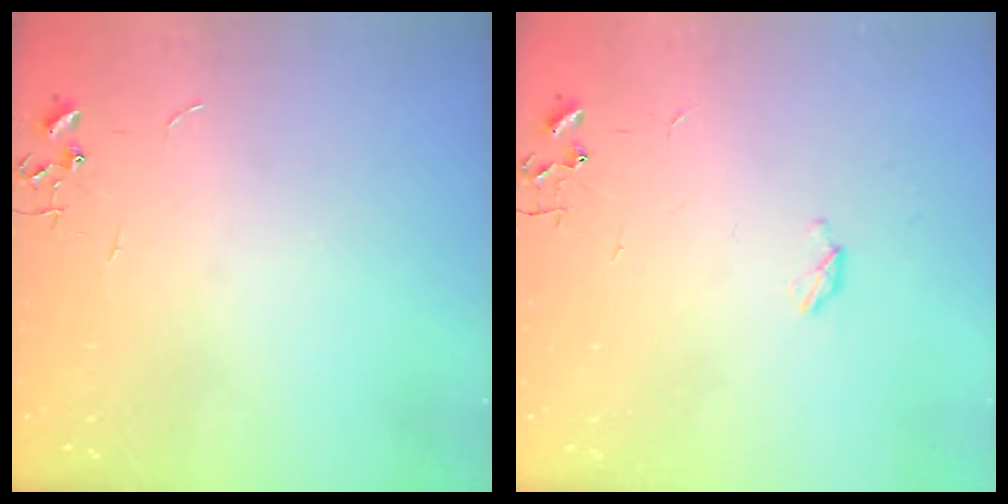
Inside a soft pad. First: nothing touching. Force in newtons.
{"total": 2.9, "press": 2.9, "slide": 0.5}